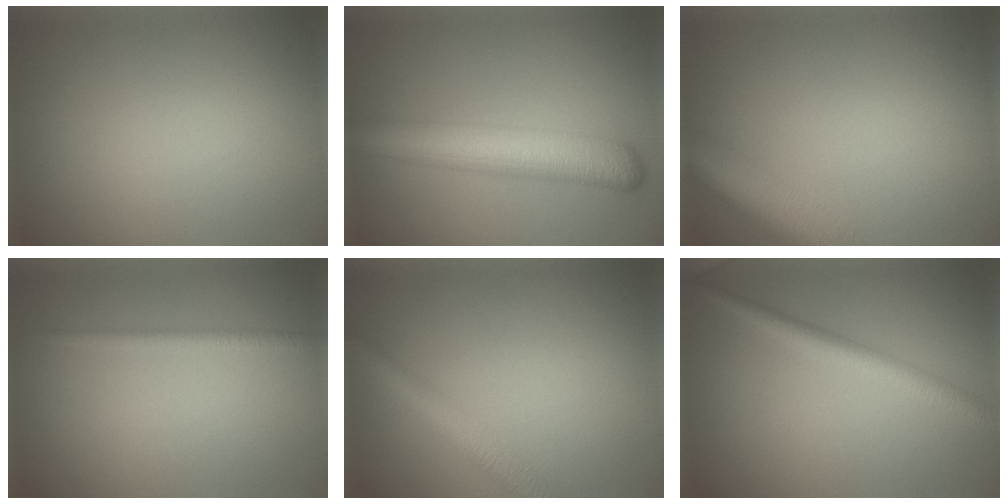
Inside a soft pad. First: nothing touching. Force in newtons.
{"total": 7.6, "press": 7.5, "slide": 0.3}
{"total": 6.9, "press": 6.9, "slide": 0.3}
{"total": 1.5, "press": 1.5, "slide": 0.1}
{"total": 3.0, "press": 3.0, "slide": 0.2}
{"total": 2.9, "press": 2.9, "slide": 0.2}